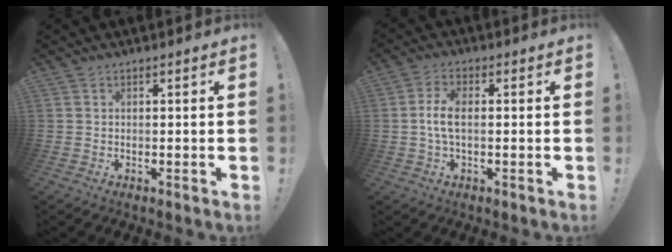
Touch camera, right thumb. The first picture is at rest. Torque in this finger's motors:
{"motor_torque": [-0.35, 0.15, 0.03, 0.16, 0.24]}